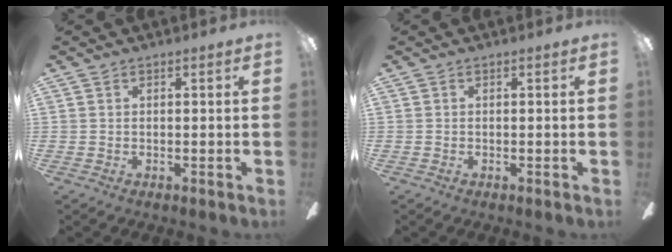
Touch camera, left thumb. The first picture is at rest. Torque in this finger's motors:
{"motor_torque": [0.00, 0.00, 0.11, -0.11, 0.00]}